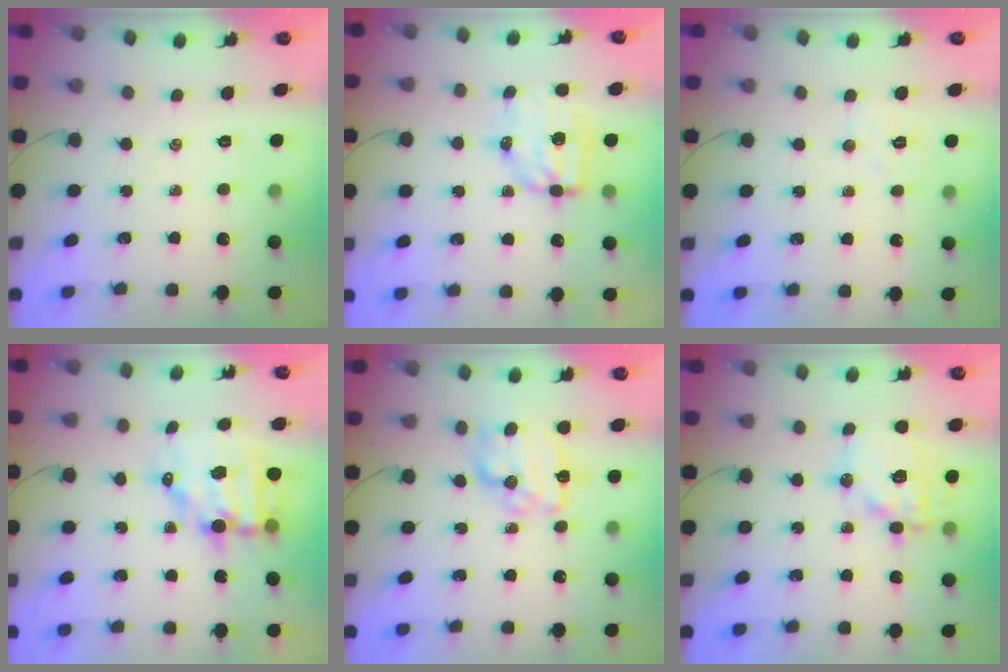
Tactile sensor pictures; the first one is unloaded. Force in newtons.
{"total": 8.1, "press": 8.0, "slide": 1.6}
{"total": 4.7, "press": 4.6, "slide": 1.0}
{"total": 11.5, "press": 11.2, "slide": 2.5}
{"total": 11.1, "press": 11.1, "slide": 0.4}
{"total": 15.6, "press": 15.5, "slide": 2.2}